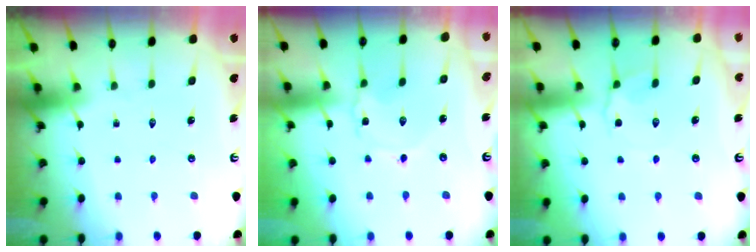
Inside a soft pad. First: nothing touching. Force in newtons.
{"total": 1.2, "press": 1.1, "slide": 0.2}
{"total": 3.7, "press": 3.4, "slide": 1.3}